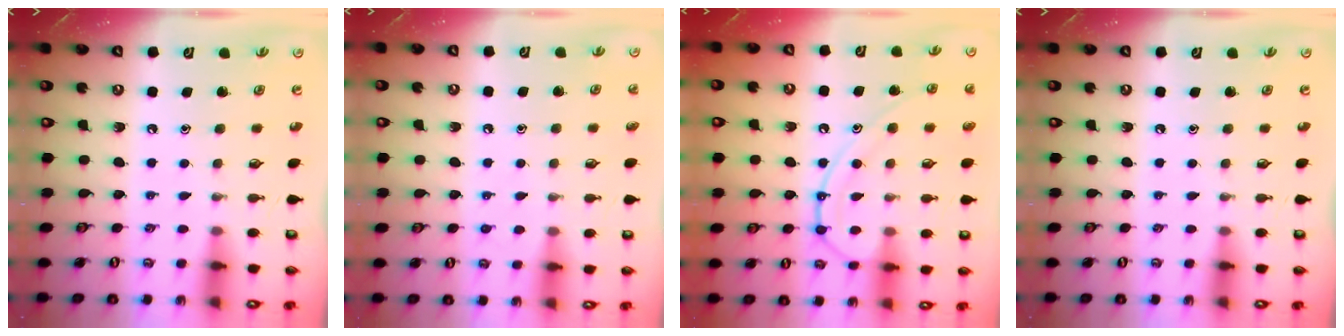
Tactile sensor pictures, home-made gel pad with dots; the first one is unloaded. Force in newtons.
{"total": 5.0, "press": 5.0, "slide": 0.5}
{"total": 14.4, "press": 14.3, "slide": 1.3}
{"total": 0.0}